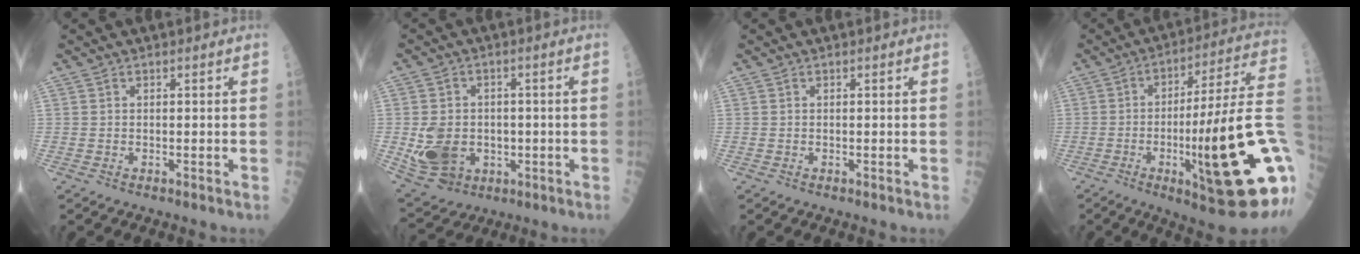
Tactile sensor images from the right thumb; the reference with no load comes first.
{"total": 11.5, "force": [-1.5, 9.1, 6.9], "torque": [-0.108, 0.003, -0.003]}
{"total": 0.0}
{"total": 26.2, "force": [-5.6, 3.4, 25.4], "torque": [-0.345, 0.001, -0.082]}